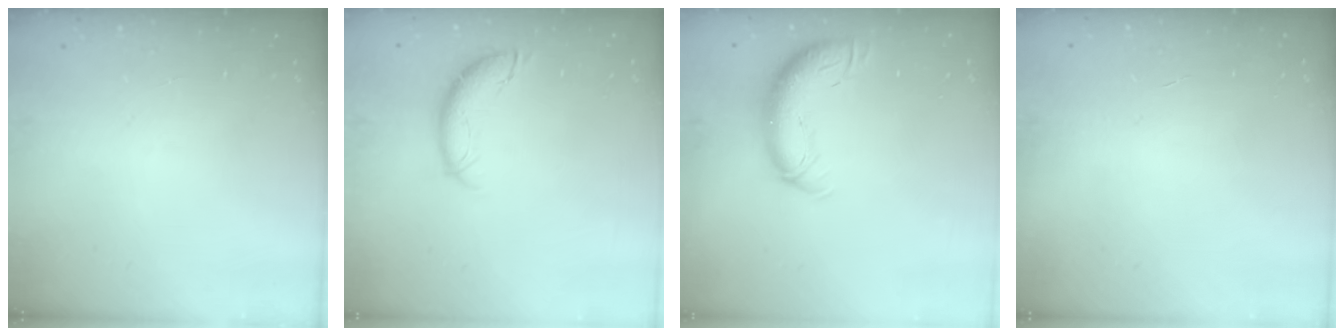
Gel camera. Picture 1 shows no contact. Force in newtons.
{"total": 8.2, "press": 8.2, "slide": 0.7}
{"total": 11.5, "press": 11.2, "slide": 2.8}
{"total": 0.6, "press": 0.6, "slide": 0.2}